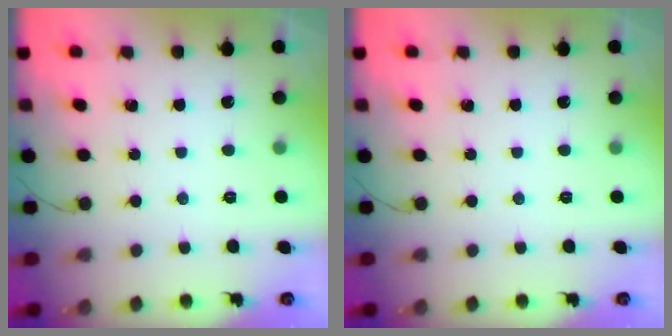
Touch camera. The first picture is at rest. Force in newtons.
{"total": 0.0}